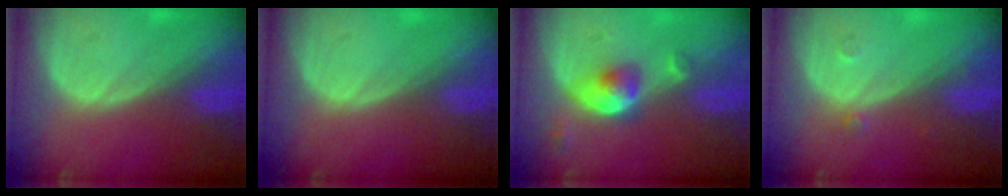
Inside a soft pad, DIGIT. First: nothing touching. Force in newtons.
{"total": 0.0}
{"total": 5.2, "press": 4.7, "slide": 2.2}
{"total": 0.8, "press": 0.8, "slide": 0.1}